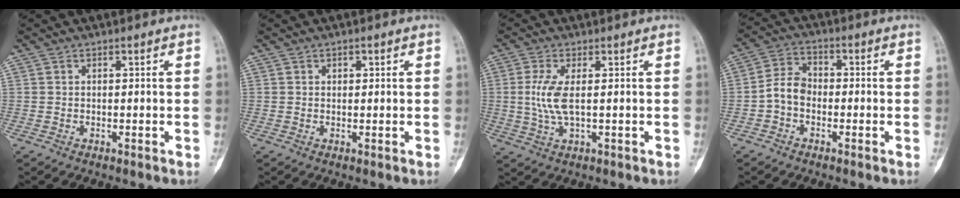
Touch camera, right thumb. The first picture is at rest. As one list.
[{"total": 1.0, "force": [0.5, 0.7, 0.5], "torque": [-0.001, -0.001, 0.006]}, {"total": 5.9, "force": [0.5, 1.9, 5.5], "torque": [-0.141, -0.004, 0.010]}, {"total": 5.6, "force": [-1.6, 4.1, 3.5], "torque": [-0.054, 0.021, -0.043]}]